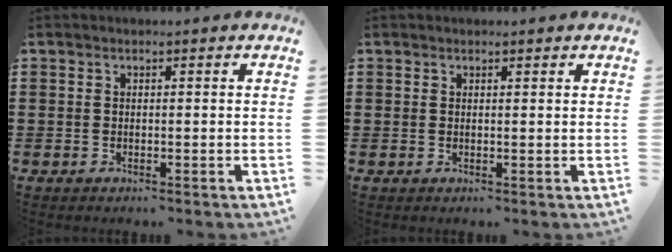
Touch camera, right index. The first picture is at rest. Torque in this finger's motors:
{"motor_torque": [0.08, 1.19, -1.05, -0.21]}